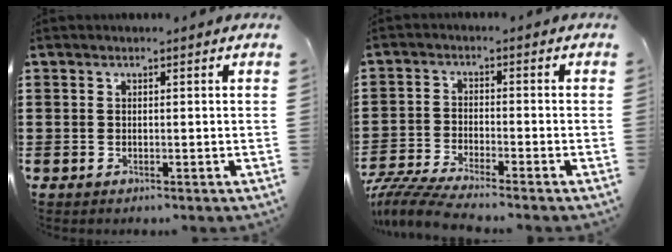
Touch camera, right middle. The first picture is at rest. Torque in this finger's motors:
{"motor_torque": [1.80, 0.35, 0.30, 0.08]}